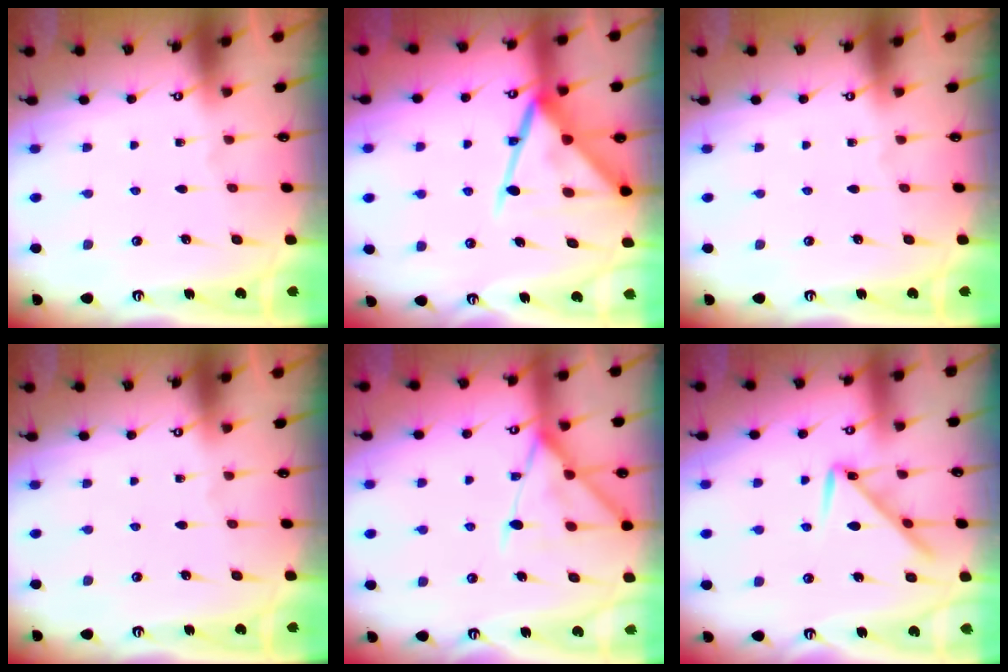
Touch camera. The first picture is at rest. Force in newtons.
{"total": 16.5, "press": 16.5, "slide": 1.6}
{"total": 0.0}
{"total": 0.0}
{"total": 15.1, "press": 15.0, "slide": 1.1}
{"total": 9.4, "press": 9.4, "slide": 0.6}